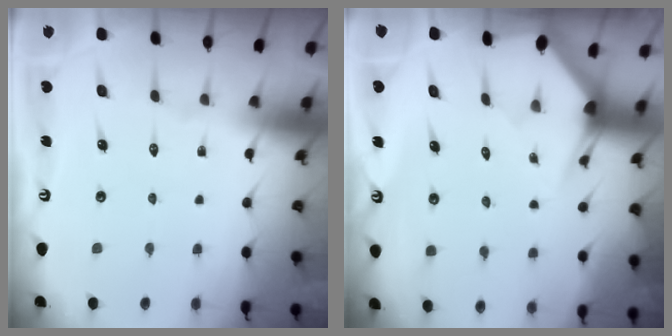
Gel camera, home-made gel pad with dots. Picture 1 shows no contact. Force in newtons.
{"total": 2.7, "press": 2.7, "slide": 0.1}